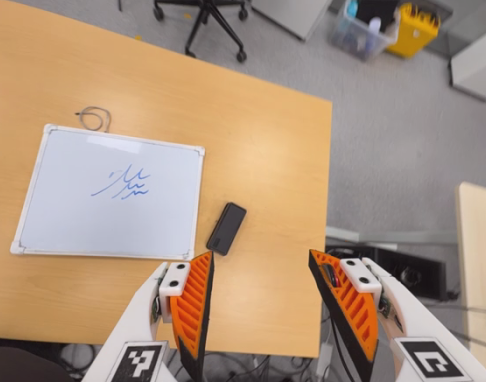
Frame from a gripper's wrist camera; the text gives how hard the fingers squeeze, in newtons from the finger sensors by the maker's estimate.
{"total": 0.0}